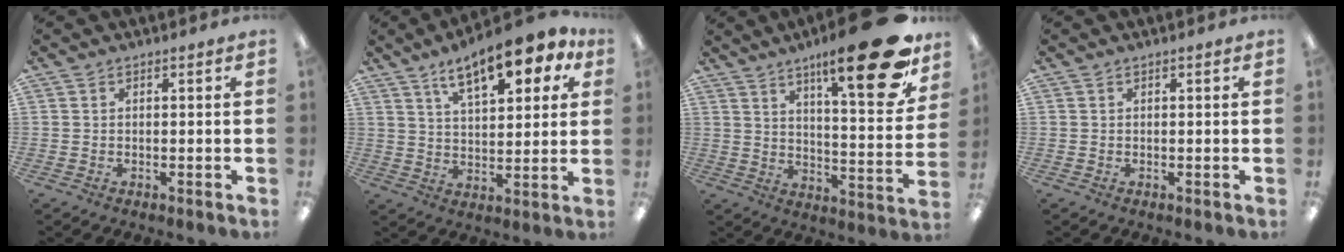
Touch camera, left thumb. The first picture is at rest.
{"total": 14.2, "force": [8.9, 5.7, 9.5], "torque": [-0.144, -0.032, 0.149]}
{"total": 23.6, "force": [14.3, 6.2, 17.6], "torque": [-0.242, -0.093, 0.220]}
{"total": 0.0}